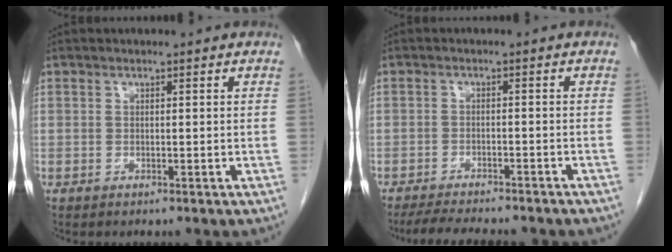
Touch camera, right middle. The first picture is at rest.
{"total": 11.5, "force": [-10.1, 2.1, 5.1], "torque": [-0.071, -0.010, -0.134]}